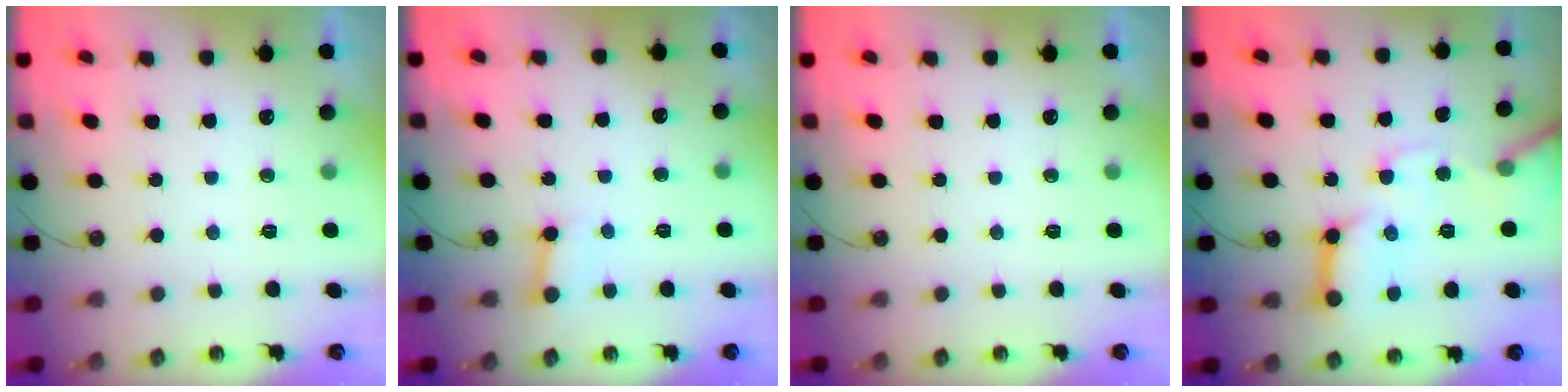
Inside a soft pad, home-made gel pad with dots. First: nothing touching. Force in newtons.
{"total": 2.7, "press": 2.7, "slide": 0.2}
{"total": 0.0}
{"total": 14.8, "press": 14.8, "slide": 1.1}